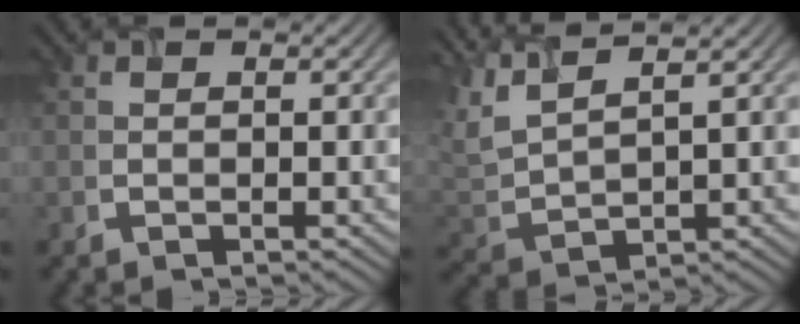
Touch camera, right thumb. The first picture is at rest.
{"total": 5.4, "force": [4.3, 1.0, 3.2], "torque": [-0.102, 0.020, 0.088]}